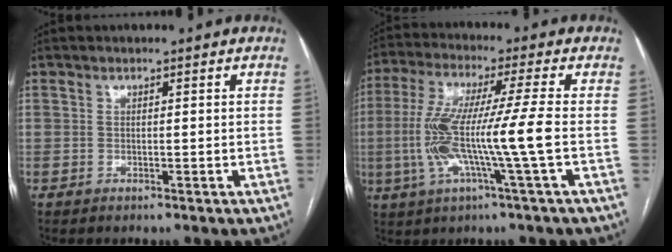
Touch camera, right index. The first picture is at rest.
{"total": 12.5, "force": [-2.1, -1.0, 12.3], "torque": [-0.247, 0.000, -0.045]}